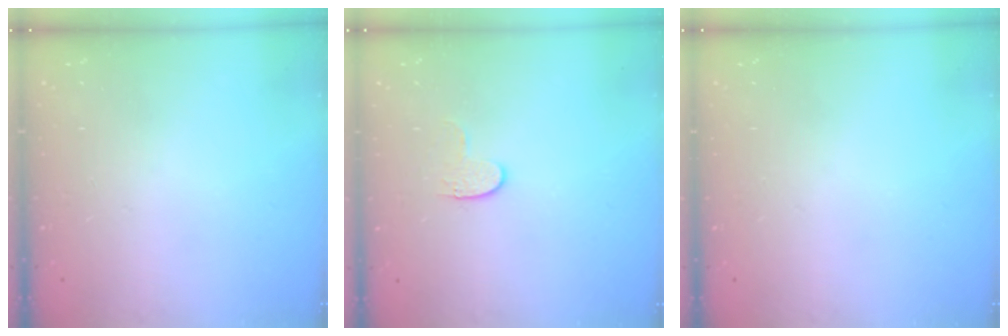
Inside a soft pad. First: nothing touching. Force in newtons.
{"total": 4.3, "press": 4.3, "slide": 0.5}
{"total": 0.0}